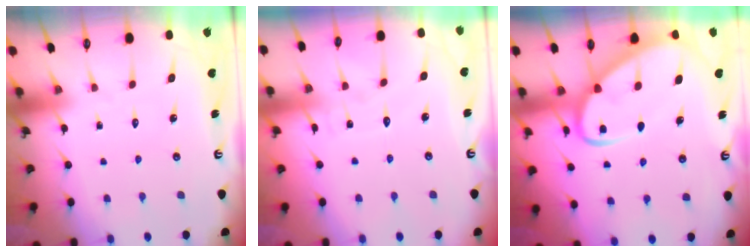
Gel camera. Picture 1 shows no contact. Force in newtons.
{"total": 4.3, "press": 4.3, "slide": 0.2}
{"total": 8.6, "press": 8.6, "slide": 0.7}